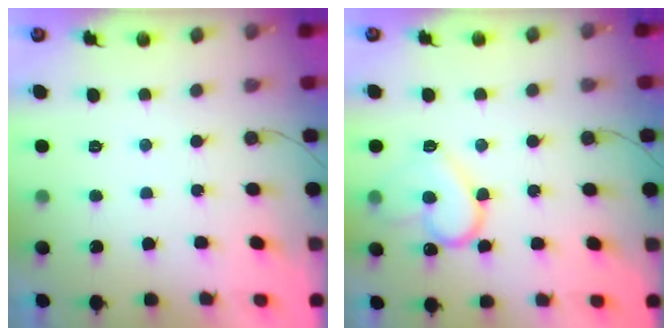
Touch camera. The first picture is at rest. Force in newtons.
{"total": 13.2, "press": 13.2, "slide": 1.4}